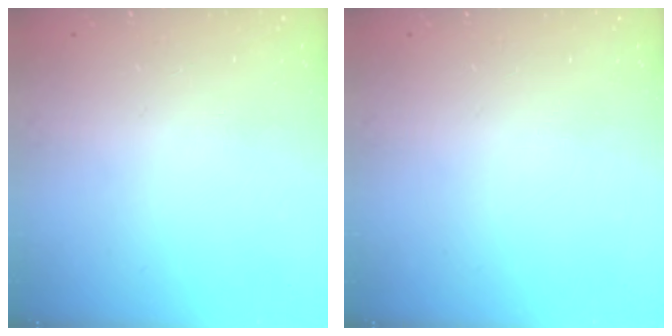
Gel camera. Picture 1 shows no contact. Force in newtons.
{"total": 0.0}